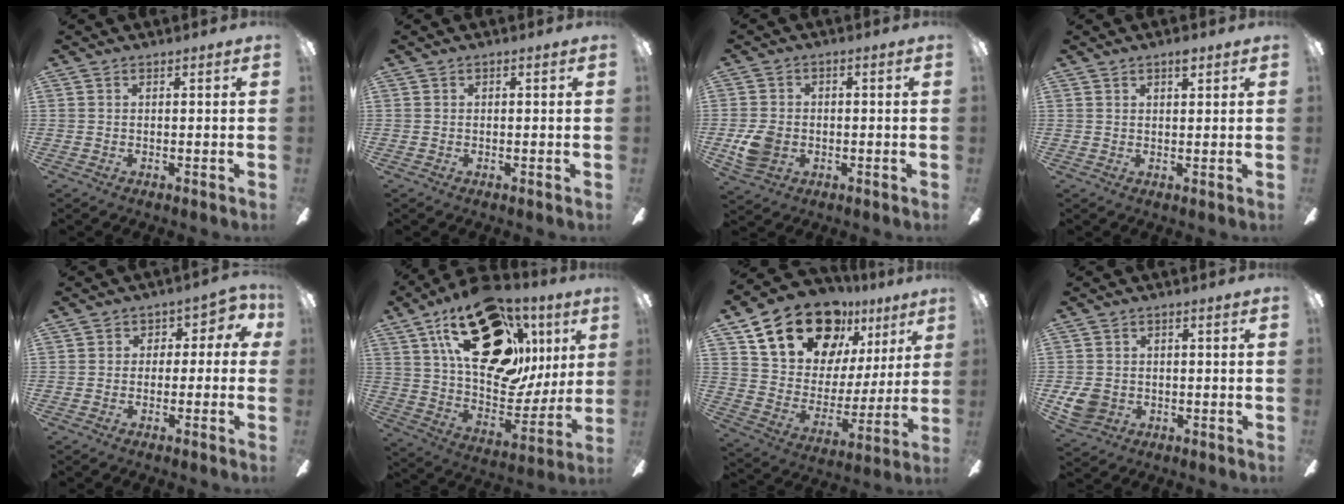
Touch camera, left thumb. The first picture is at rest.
{"total": 0.0}
{"total": 6.8, "force": [-1.8, 5.3, 3.9], "torque": [-0.075, 0.012, -0.030]}
{"total": 2.1, "force": [1.6, 0.7, 1.1], "torque": [-0.008, -0.006, 0.025]}
{"total": 4.6, "force": [-1.7, 3.5, 2.6], "torque": [-0.035, 0.023, -0.034]}
{"total": 29.1, "force": [14.4, 16.0, 19.6], "torque": [-0.314, -0.066, 0.260]}
{"total": 22.1, "force": [14.6, 12.8, 10.5], "torque": [-0.186, -0.077, 0.269]}
{"total": 5.8, "force": [-1.3, 4.9, 2.7], "torque": [-0.057, 0.010, -0.022]}